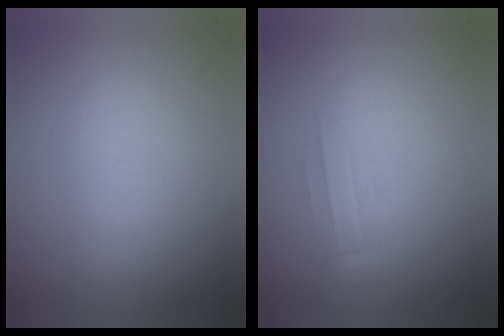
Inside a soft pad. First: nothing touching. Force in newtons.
{"total": 1.1}